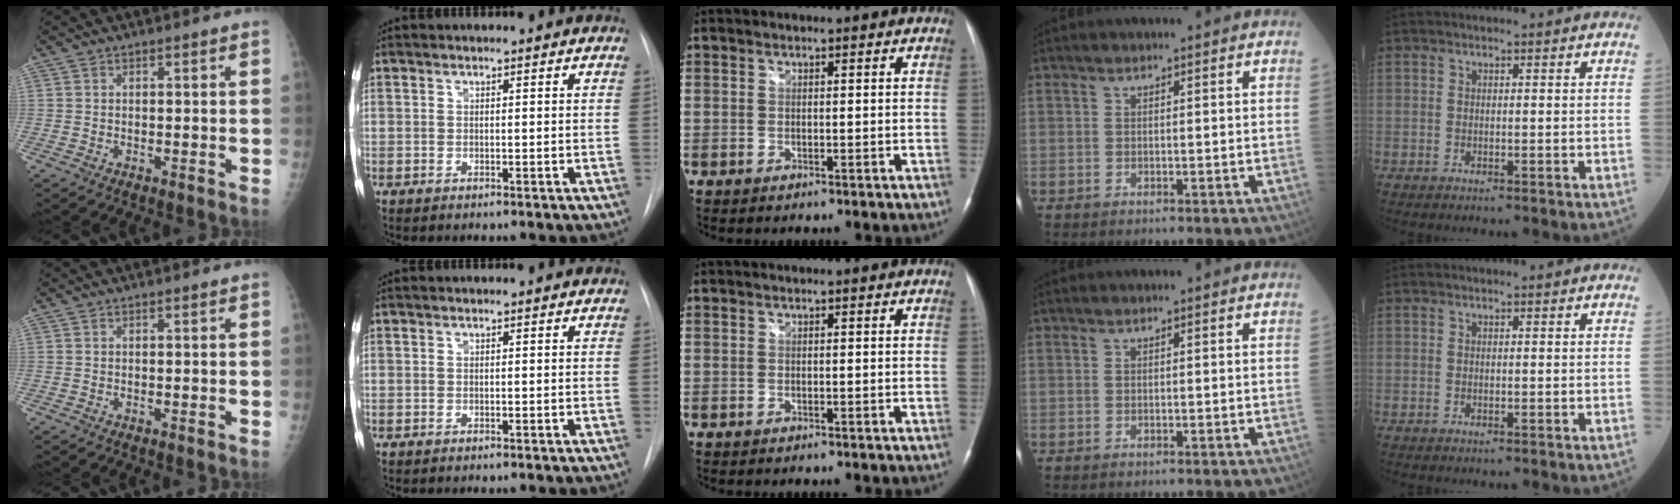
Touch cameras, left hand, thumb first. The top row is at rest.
{}